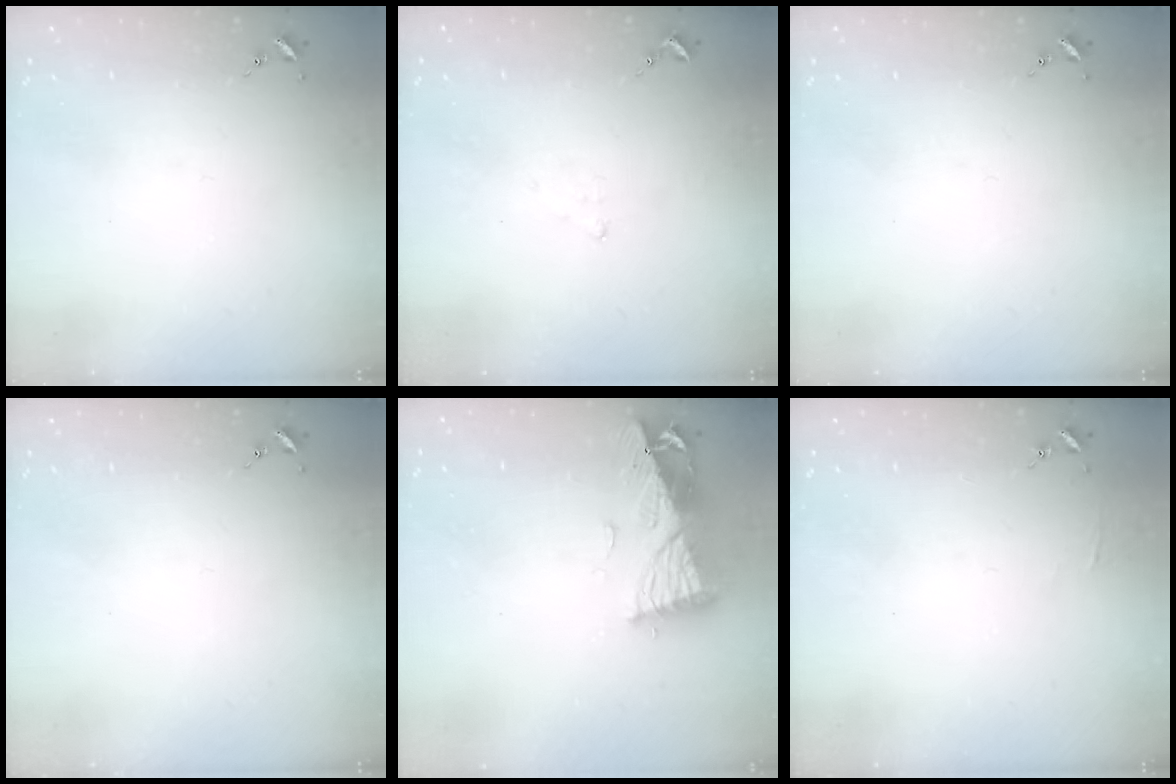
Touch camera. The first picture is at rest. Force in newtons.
{"total": 4.5, "press": 4.5, "slide": 0.7}
{"total": 0.0}
{"total": 0.0}
{"total": 10.7, "press": 10.6, "slide": 1.5}
{"total": 2.9, "press": 2.9, "slide": 0.3}